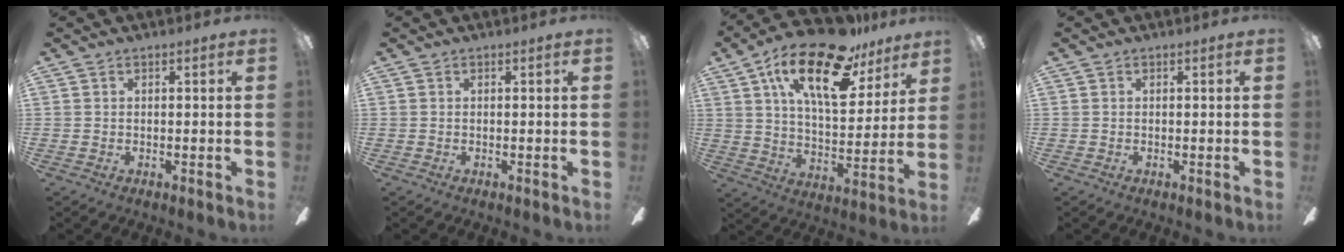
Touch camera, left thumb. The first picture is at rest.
{"total": 0.0}
{"total": 22.9, "force": [13.1, 9.7, 16.1], "torque": [-0.262, -0.059, 0.220]}
{"total": 0.0}